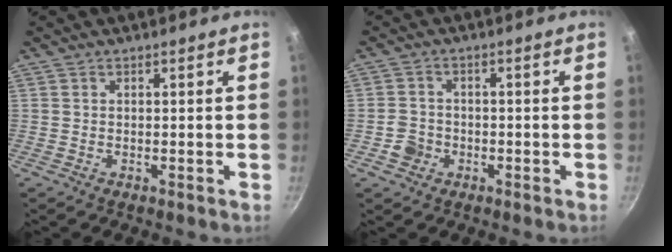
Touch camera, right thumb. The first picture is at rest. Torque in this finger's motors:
{"motor_torque": [0.45, 0.43, 0.52, 0.19, 0.01]}